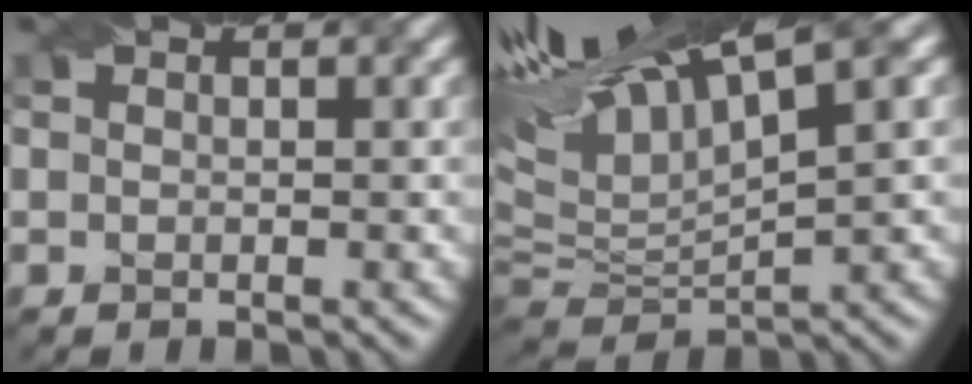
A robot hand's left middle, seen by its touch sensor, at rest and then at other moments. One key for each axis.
{"total": 11.3, "fx": 7.3, "fy": 2.7, "fz": 8.3, "tx": -0.191, "ty": 0.035, "tz": 0.132}